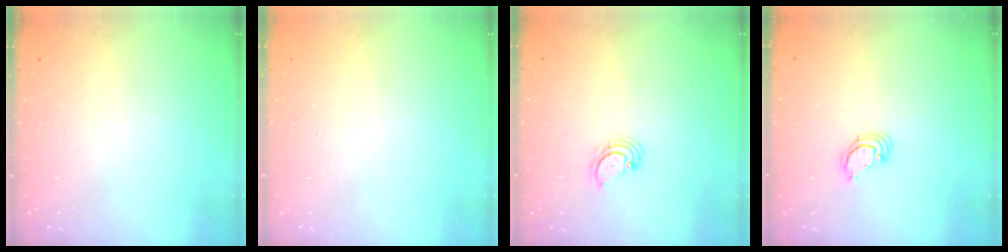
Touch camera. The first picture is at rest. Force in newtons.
{"total": 0.0}
{"total": 3.3, "press": 3.3, "slide": 0.6}
{"total": 3.7, "press": 3.6, "slide": 0.2}